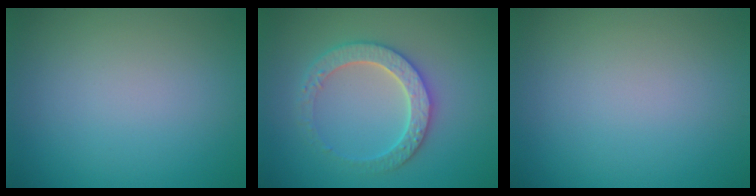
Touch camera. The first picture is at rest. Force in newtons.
{"total": 4.4, "press": 4.3, "slide": 1.0}
{"total": 0.0}